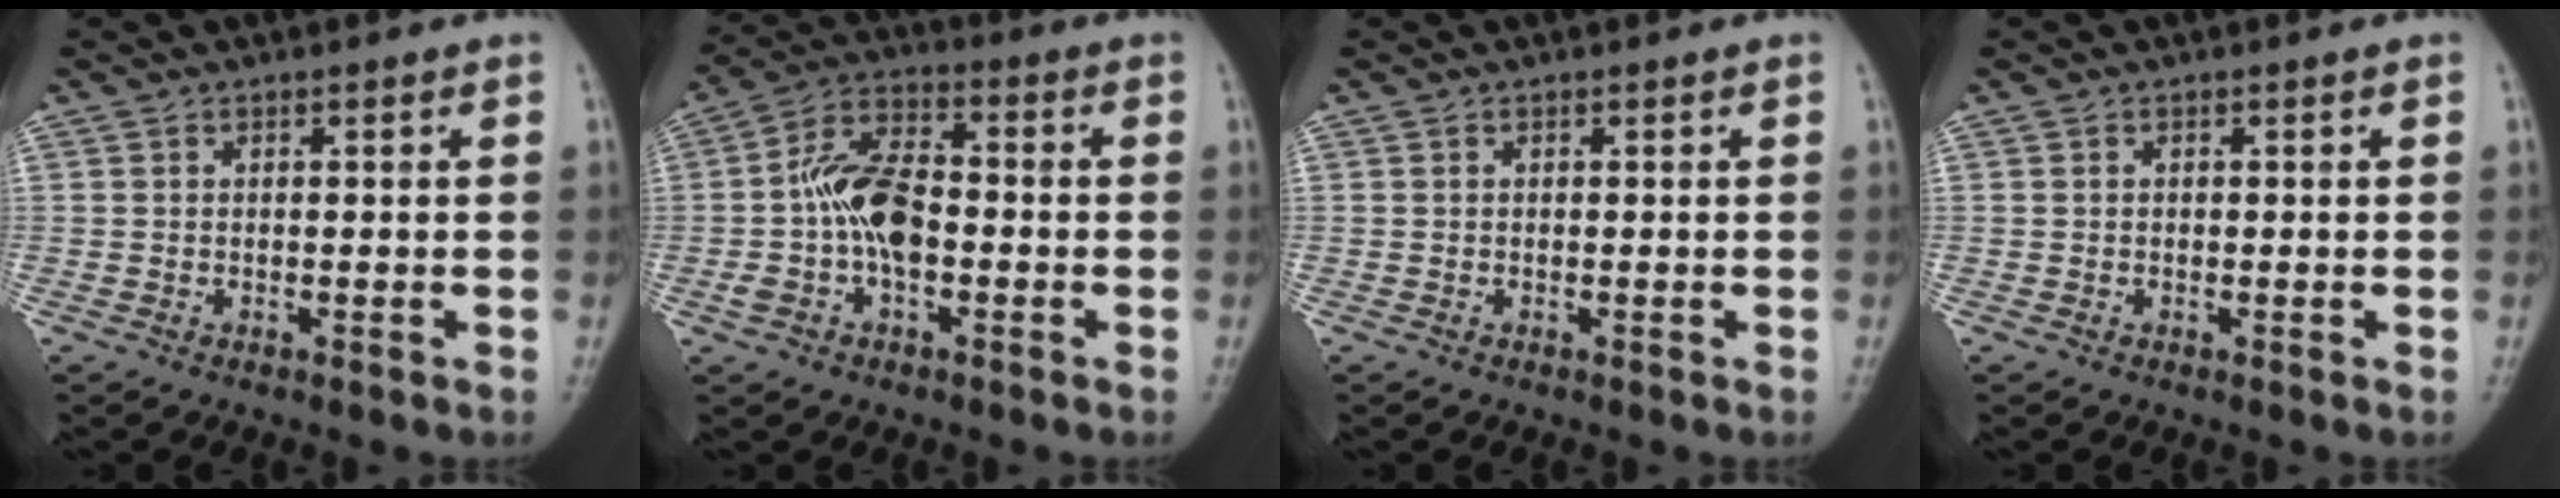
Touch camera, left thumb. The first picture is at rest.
{"total": 11.3, "force": [-1.4, 6.4, 9.2], "torque": [-0.166, 0.035, -0.034]}
{"total": 0.0}
{"total": 0.0}